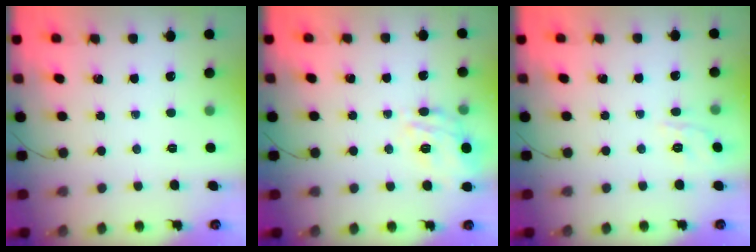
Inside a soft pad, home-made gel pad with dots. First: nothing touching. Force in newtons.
{"total": 14.8, "press": 14.7, "slide": 1.4}
{"total": 6.2, "press": 6.0, "slide": 1.4}